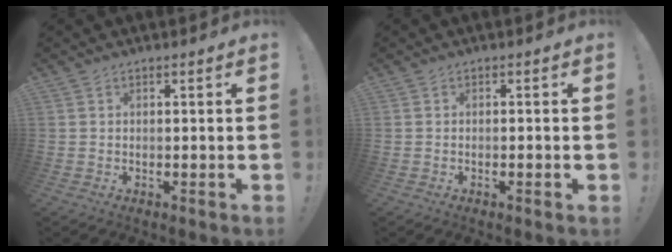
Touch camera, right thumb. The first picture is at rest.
{"total": 0.9, "force": [-0.4, -0.1, 0.8], "torque": [-0.012, 0.000, -0.007]}